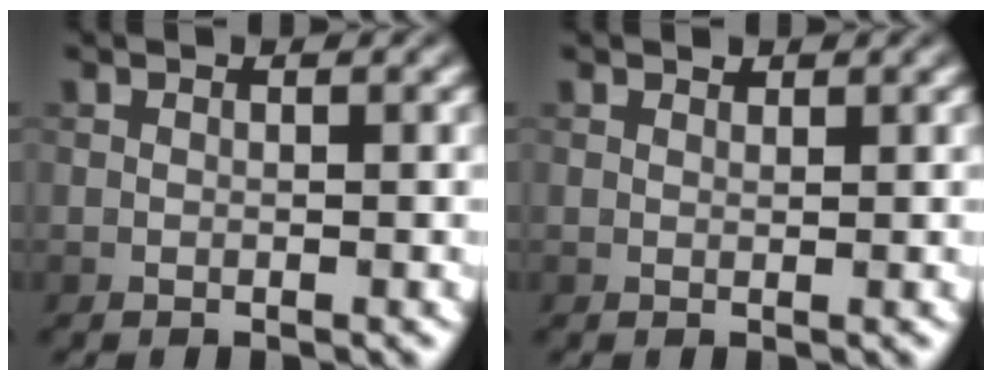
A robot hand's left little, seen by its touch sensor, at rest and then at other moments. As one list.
[{"total": 0.7, "force": [0.6, 0.2, 0.1], "torque": [-0.003, 0.001, 0.011]}]